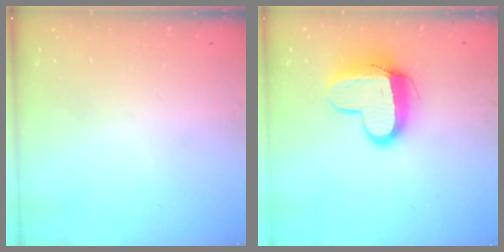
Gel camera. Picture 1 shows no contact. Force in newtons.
{"total": 12.7, "press": 12.7, "slide": 1.1}